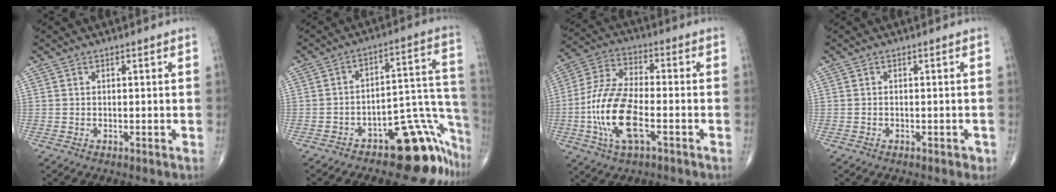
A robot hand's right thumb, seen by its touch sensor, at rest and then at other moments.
{"total": 16.3, "force": [-11.0, 7.0, 9.7], "torque": [-0.042, 0.139, -0.155]}
{"total": 14.8, "force": [-4.2, 6.3, 12.7], "torque": [-0.270, 0.020, -0.082]}
{"total": 0.9, "force": [-0.5, 0.6, 0.5], "torque": [-0.007, 0.003, -0.006]}